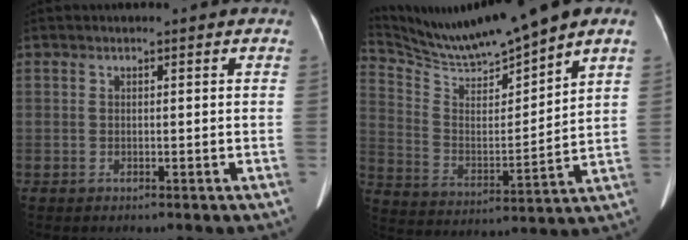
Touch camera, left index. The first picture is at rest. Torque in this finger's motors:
{"motor_torque": [0.45, -1.04, 0.05, 0.07]}